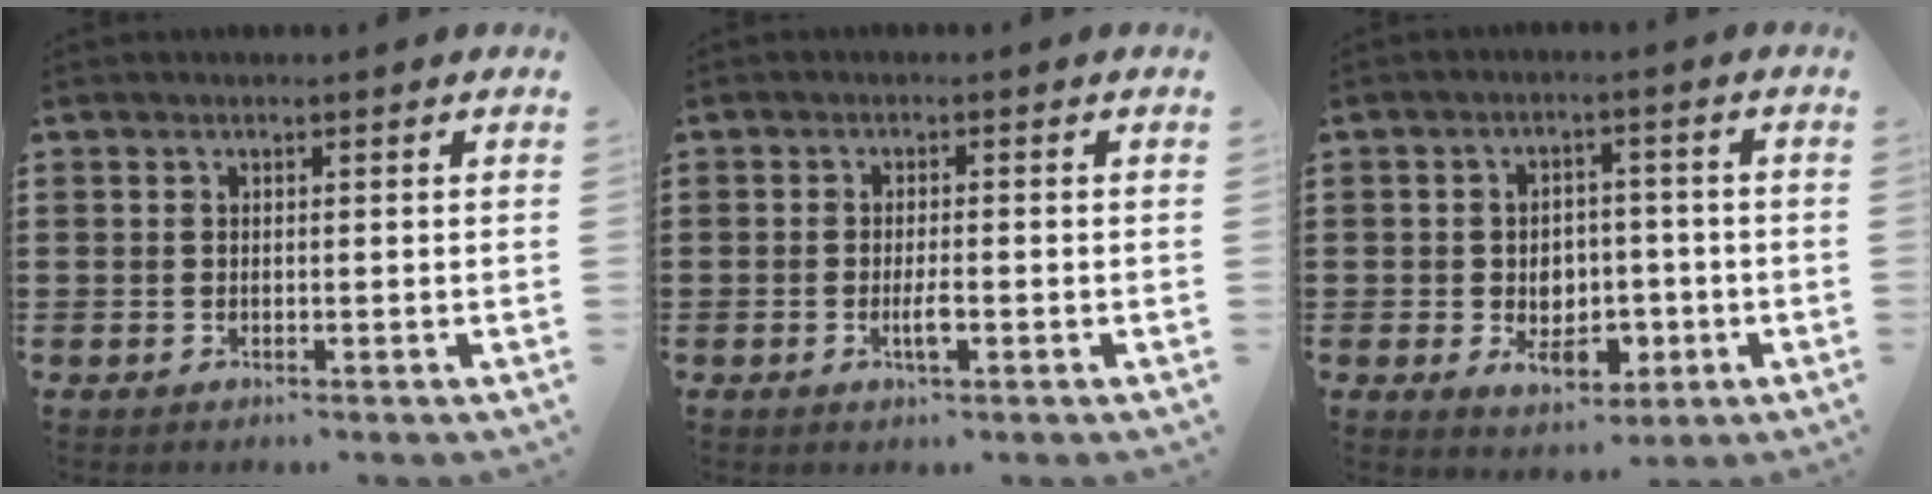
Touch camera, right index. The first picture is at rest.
{"total": 2.8, "force": [-1.0, 0.6, 2.5], "torque": [-0.051, -0.001, -0.019]}
{"total": 5.7, "force": [-1.6, 4.4, 3.3], "torque": [-0.039, 0.004, -0.031]}